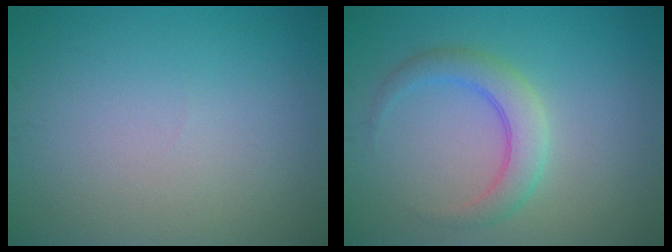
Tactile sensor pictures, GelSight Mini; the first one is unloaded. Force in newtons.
{"total": 3.4, "press": 3.4, "slide": 0.1}